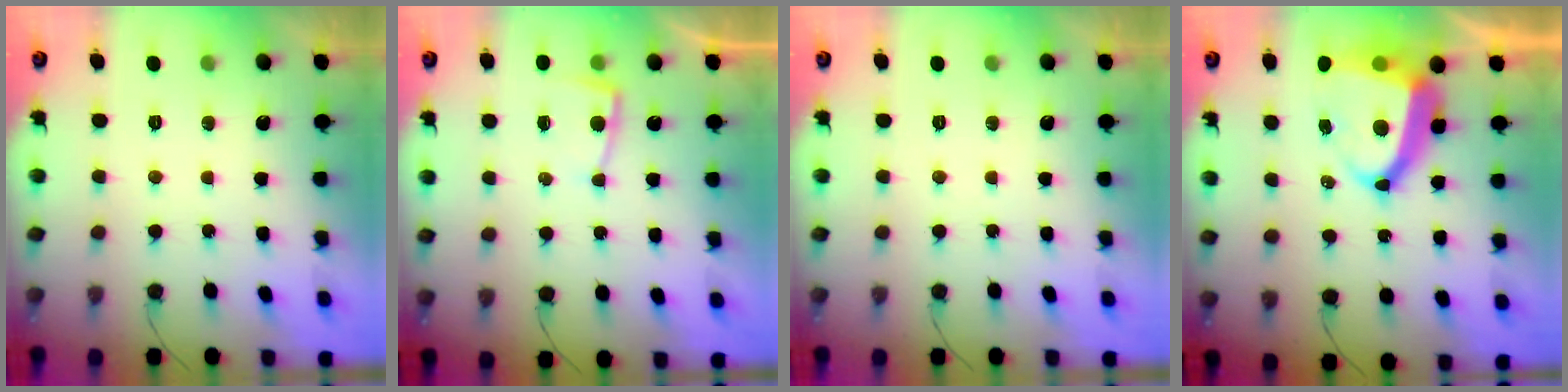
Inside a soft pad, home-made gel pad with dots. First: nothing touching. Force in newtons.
{"total": 5.2, "press": 5.2, "slide": 0.5}
{"total": 0.0}
{"total": 14.6, "press": 14.5, "slide": 1.7}